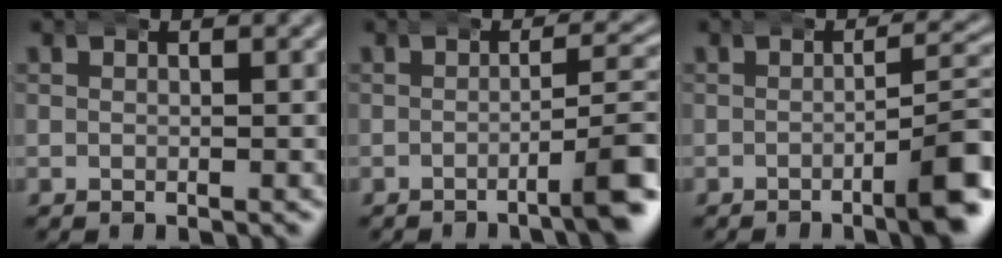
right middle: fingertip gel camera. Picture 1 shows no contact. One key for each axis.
{"total": 4.4, "fx": -1.9, "fy": 0.4, "fz": 3.9, "tx": -0.049, "ty": 0.010, "tz": -0.037}
{"total": 5.2, "fx": -2.2, "fy": 0.9, "fz": 4.7, "tx": -0.055, "ty": 0.010, "tz": -0.042}